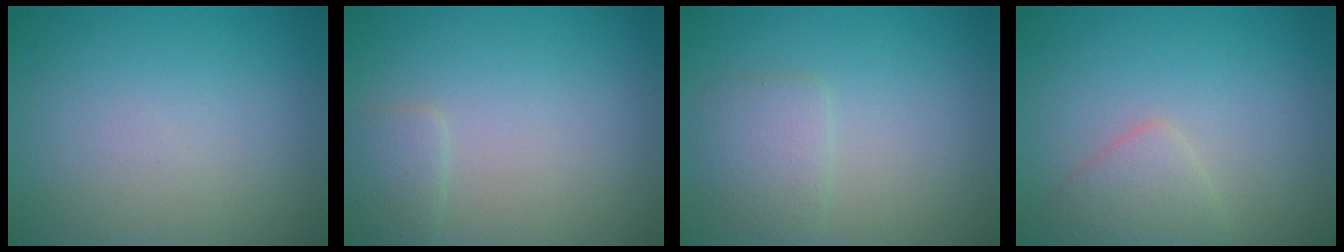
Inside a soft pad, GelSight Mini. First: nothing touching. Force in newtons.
{"total": 1.5, "press": 1.5, "slide": 0.1}
{"total": 2.4, "press": 2.4, "slide": 0.2}
{"total": 2.3, "press": 2.3, "slide": 0.1}